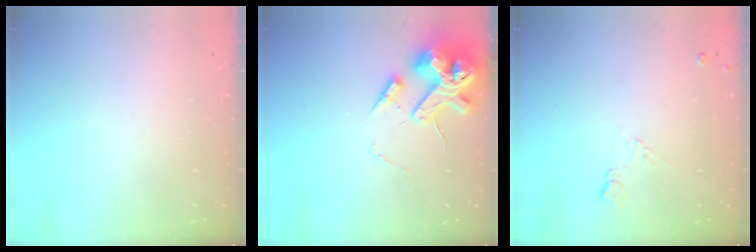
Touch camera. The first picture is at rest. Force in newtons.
{"total": 17.0, "press": 16.8, "slide": 2.7}
{"total": 5.8, "press": 5.7, "slide": 0.9}